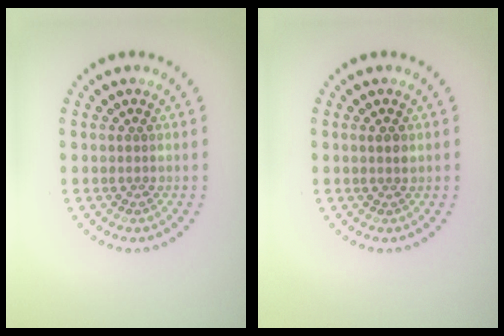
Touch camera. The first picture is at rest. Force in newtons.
{"total": 0.9, "press": 0.8, "slide": 0.5}